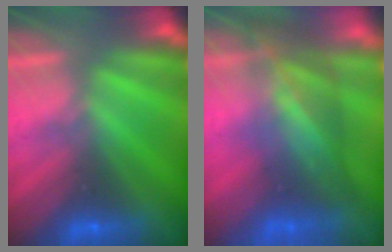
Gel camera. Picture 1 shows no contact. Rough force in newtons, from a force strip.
{"total": 9.0}